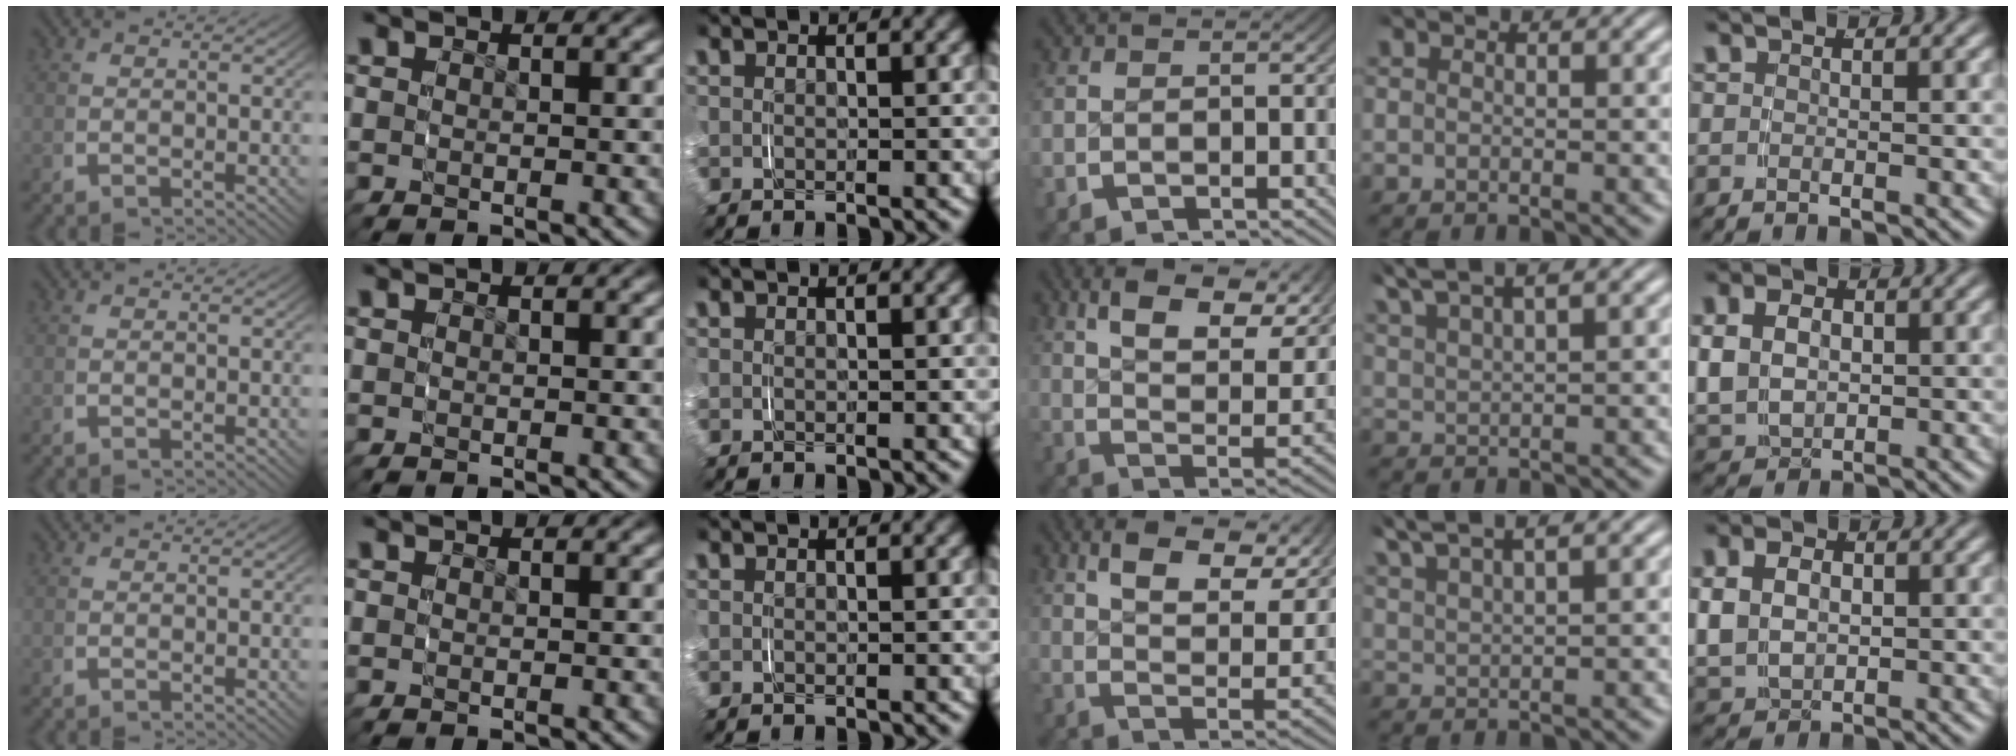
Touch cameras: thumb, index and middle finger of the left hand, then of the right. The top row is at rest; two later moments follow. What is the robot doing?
{"motion": "grasp_and_lifting", "object": "shorts"}